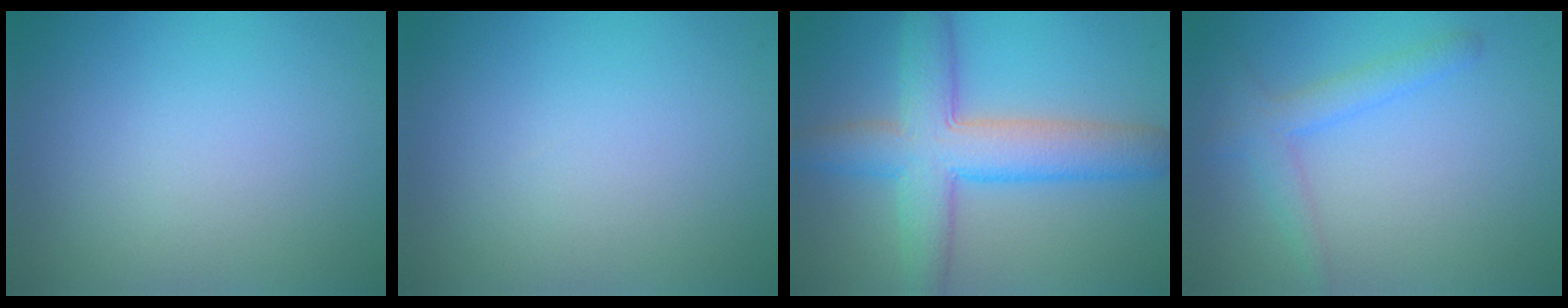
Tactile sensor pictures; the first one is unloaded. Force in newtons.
{"total": 0.0}
{"total": 7.4, "press": 7.4, "slide": 0.4}
{"total": 2.5, "press": 2.5, "slide": 0.1}